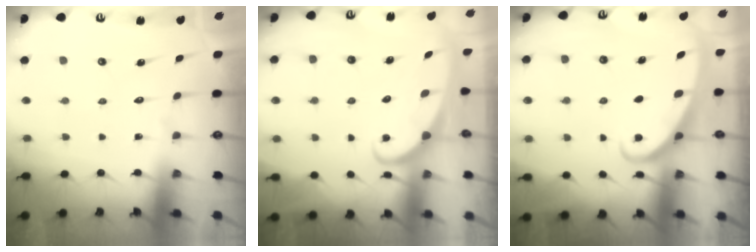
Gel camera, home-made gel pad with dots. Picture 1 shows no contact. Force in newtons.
{"total": 2.4, "press": 2.3, "slide": 0.3}
{"total": 2.6, "press": 2.6, "slide": 0.4}